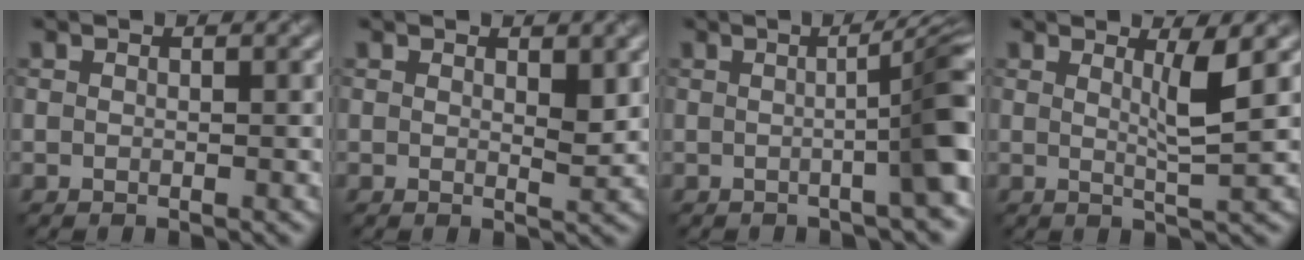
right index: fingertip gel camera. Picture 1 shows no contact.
{"total": 1.7, "force": [1.1, 0.3, 1.2], "torque": [-0.014, 0.000, 0.026]}
{"total": 7.7, "force": [-0.6, 1.7, 7.5], "torque": [-0.059, 0.017, -0.002]}
{"total": 2.5, "force": [0.6, 0.3, 2.4], "torque": [-0.033, 0.000, 0.017]}